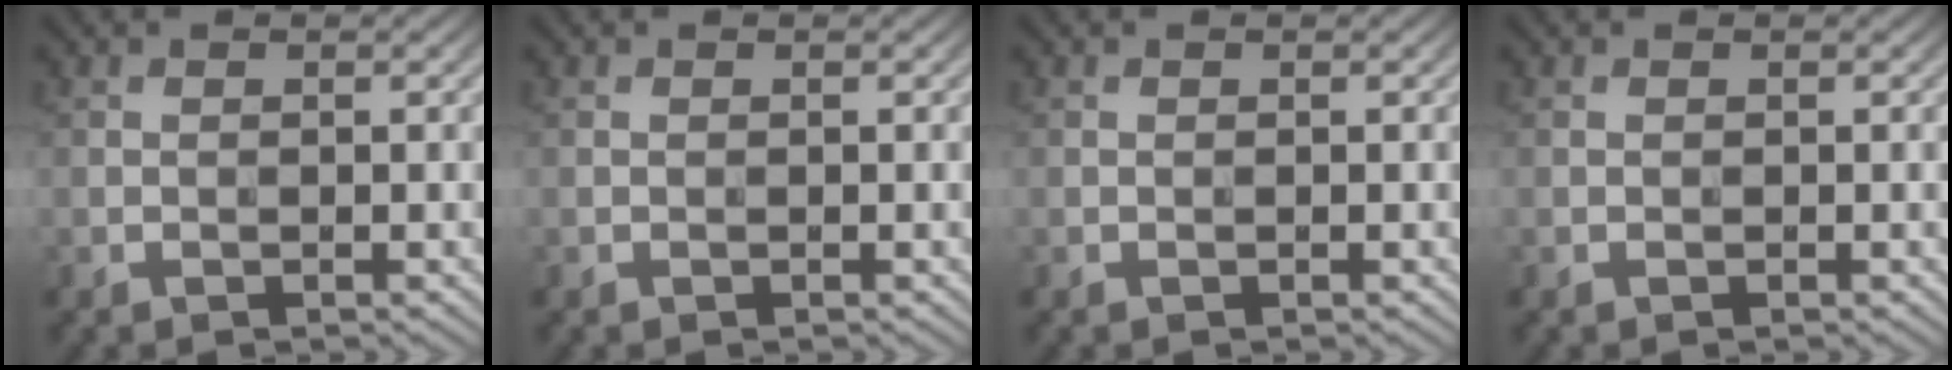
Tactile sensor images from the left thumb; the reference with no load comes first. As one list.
[{"total": 0.0}, {"total": 0.0}, {"total": 0.0}]